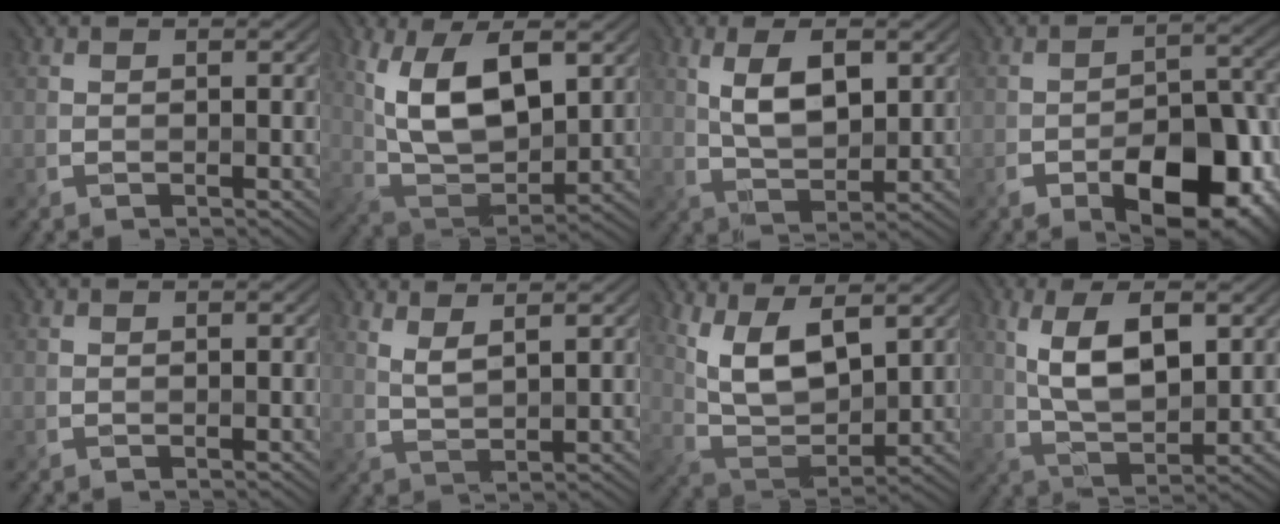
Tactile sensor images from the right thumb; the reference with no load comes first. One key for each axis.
{"total": 11.5, "fx": 3.9, "fy": 5.6, "fz": 9.2, "tx": -0.200, "ty": 0.000, "tz": 0.078}
{"total": 6.3, "fx": 2.2, "fy": 2.8, "fz": 5.2, "tx": -0.106, "ty": 0.002, "tz": 0.045}
{"total": 11.7, "fx": -5.5, "fy": 6.0, "fz": 8.5, "tx": -0.129, "ty": -0.013, "tz": -0.078}
{"total": 0.0}
{"total": 3.0, "fx": 2.2, "fy": 0.5, "fz": 1.9, "tx": -0.038, "ty": 0.002, "tz": 0.050}
{"total": 9.1, "fx": 4.6, "fy": 3.8, "fz": 6.9, "tx": -0.156, "ty": 0.000, "tz": 0.097}
{"total": 8.4, "fx": 2.7, "fy": 3.6, "fz": 7.1, "tx": -0.142, "ty": 0.003, "tz": 0.051}